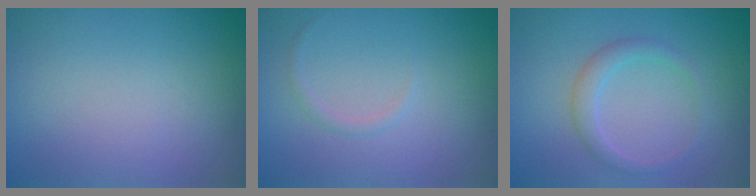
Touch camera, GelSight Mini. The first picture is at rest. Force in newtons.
{"total": 0.7, "press": 0.7, "slide": 0.0}
{"total": 1.9, "press": 1.9, "slide": 0.1}